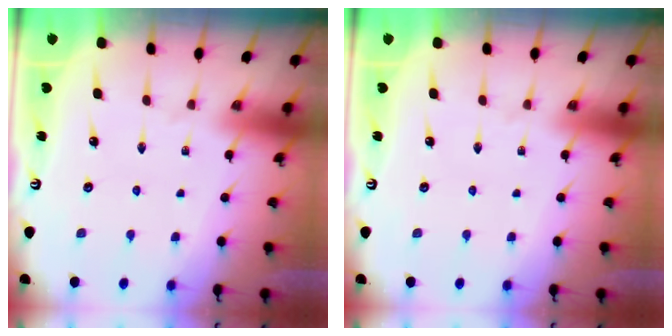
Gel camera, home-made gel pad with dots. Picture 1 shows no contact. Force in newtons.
{"total": 0.0}